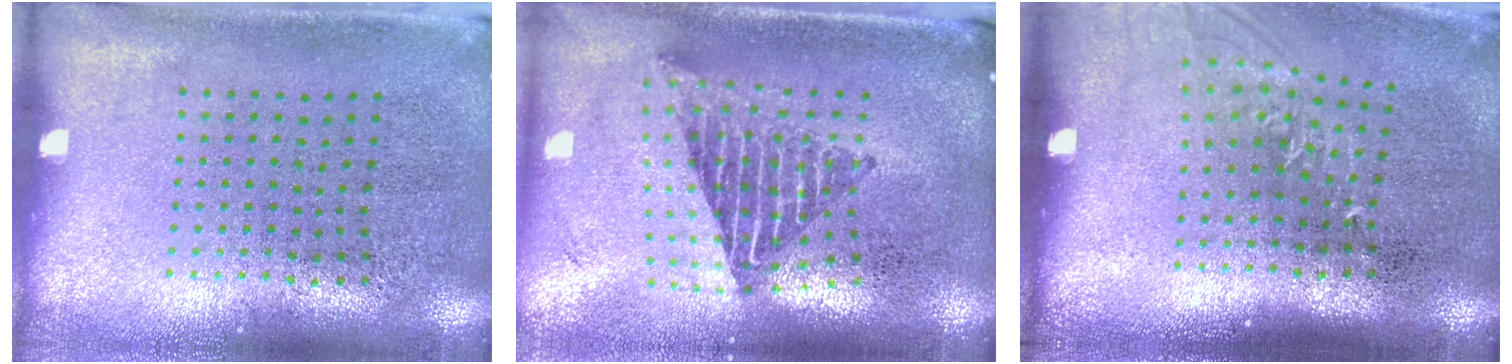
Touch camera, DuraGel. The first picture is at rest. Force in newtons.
{"total": 2.2, "press": 1.6, "slide": 1.5}
{"total": 1.2, "press": 1.0, "slide": 0.7}